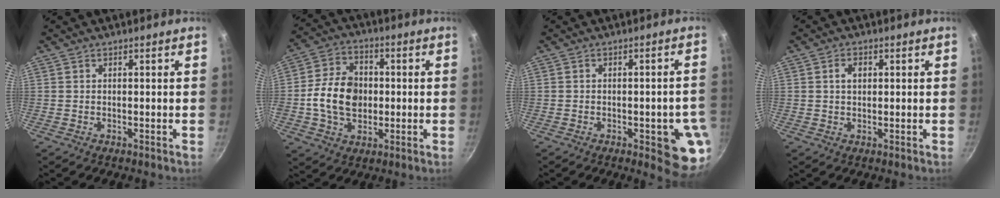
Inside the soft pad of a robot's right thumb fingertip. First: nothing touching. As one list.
[{"total": 12.4, "force": [-0.6, 9.4, 8.1], "torque": [-0.123, 0.016, -0.020]}, {"total": 9.9, "force": [-3.0, 3.5, 8.7], "torque": [-0.067, 0.008, -0.035]}, {"total": 2.5, "force": [0.6, 1.8, 1.7], "torque": [-0.016, 0.004, 0.010]}]